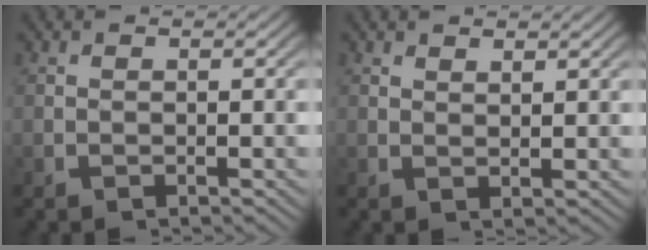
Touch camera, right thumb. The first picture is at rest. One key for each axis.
{"total": 1.4, "fx": 1.4, "fy": 0.0, "fz": 0.2, "tx": -0.003, "ty": -0.004, "tz": 0.032}